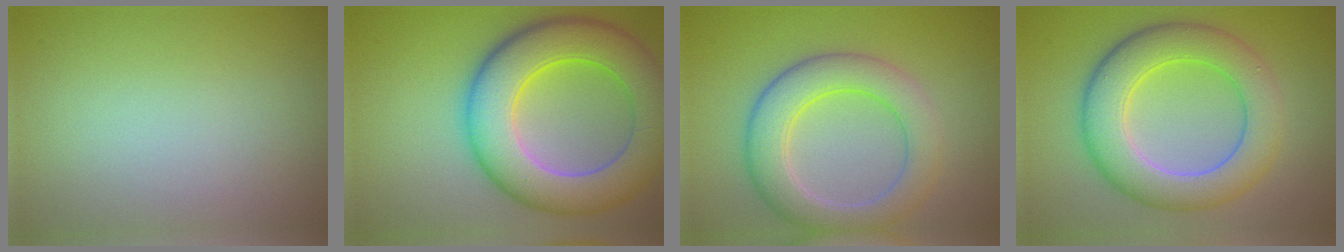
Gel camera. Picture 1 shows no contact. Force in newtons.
{"total": 10.6, "press": 10.6, "slide": 0.2}
{"total": 6.0, "press": 6.0, "slide": 0.3}
{"total": 7.6, "press": 7.6, "slide": 0.5}